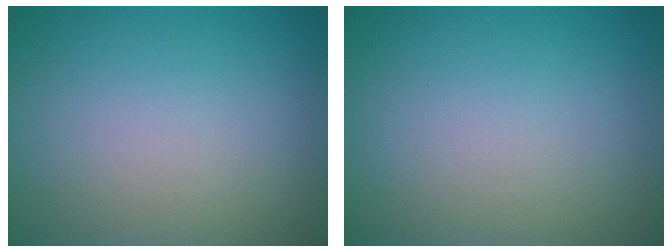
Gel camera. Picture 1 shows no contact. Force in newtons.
{"total": 0.0}